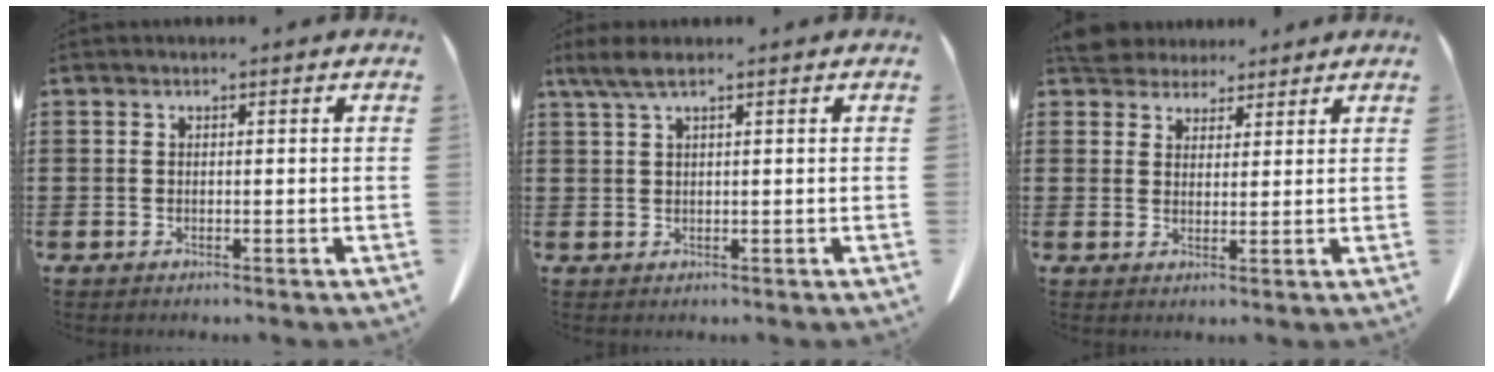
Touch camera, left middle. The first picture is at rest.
{"total": 2.8, "force": [1.7, 0.4, 2.2], "torque": [-0.053, -0.002, 0.028]}
{"total": 4.8, "force": [4.5, 1.7, 0.7], "torque": [-0.031, -0.006, 0.086]}